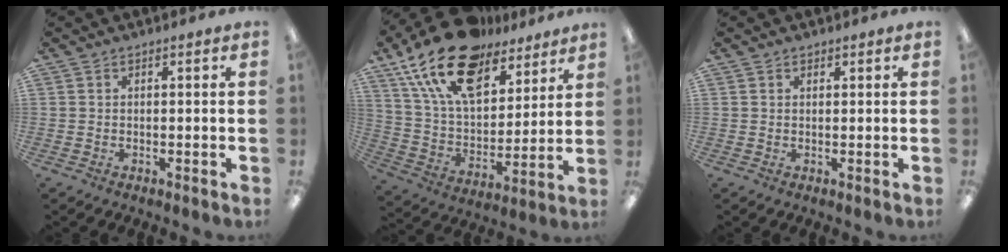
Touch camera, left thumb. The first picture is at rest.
{"total": 21.9, "force": [14.7, 11.2, 11.8], "torque": [-0.228, -0.080, 0.263]}
{"total": 0.8, "force": [0.7, 0.4, 0.1], "torque": [0.006, -0.002, 0.011]}